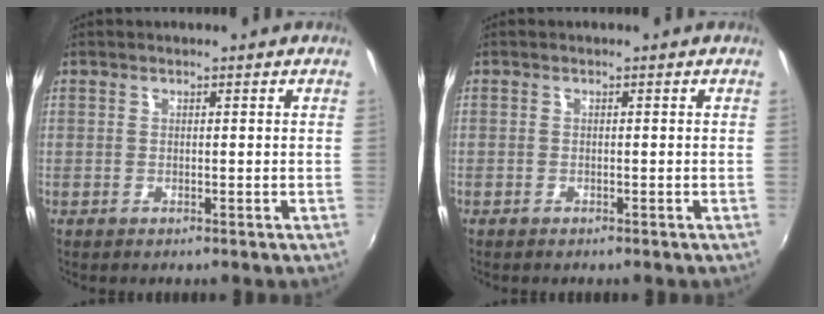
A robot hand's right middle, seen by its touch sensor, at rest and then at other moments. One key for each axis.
{"total": 0.7, "fx": -0.5, "fy": 0.4, "fz": 0.0, "tx": -0.002, "ty": 0.002, "tz": -0.009}